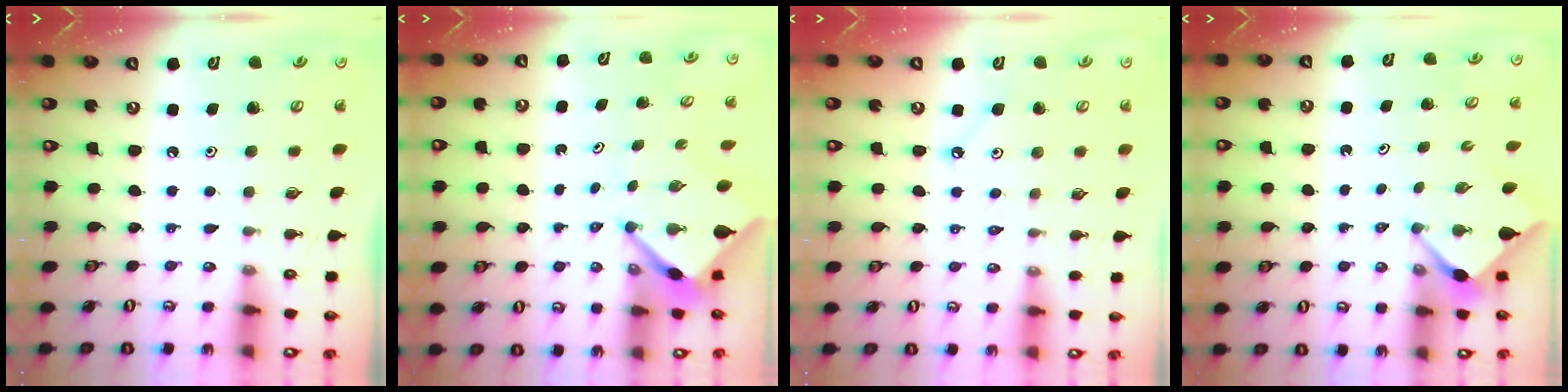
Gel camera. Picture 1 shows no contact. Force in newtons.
{"total": 5.0, "press": 5.0, "slide": 0.6}
{"total": 3.0, "press": 3.0, "slide": 0.3}
{"total": 2.5, "press": 2.5, "slide": 0.3}